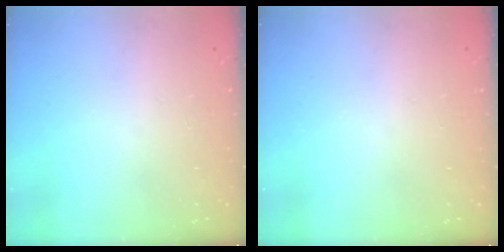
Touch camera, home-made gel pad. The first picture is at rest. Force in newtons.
{"total": 0.0}